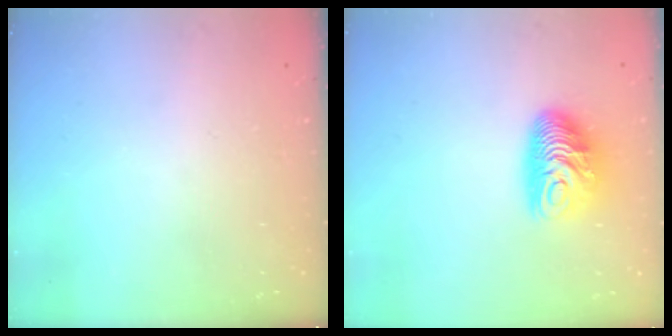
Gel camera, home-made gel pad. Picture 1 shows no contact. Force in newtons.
{"total": 10.9, "press": 10.9, "slide": 0.8}